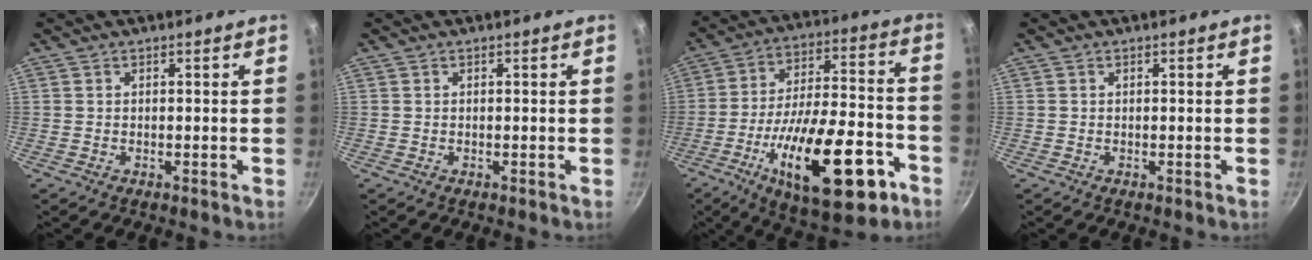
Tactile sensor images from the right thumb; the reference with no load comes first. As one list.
[{"total": 0.0}, {"total": 25.6, "force": [-11.1, 9.7, 20.9], "torque": [-0.301, 0.046, -0.163]}, {"total": 0.0}]